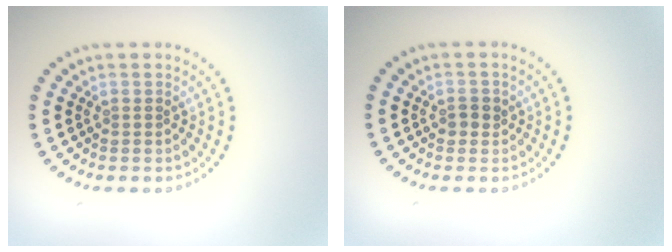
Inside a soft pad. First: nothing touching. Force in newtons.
{"total": 1.3, "press": 1.2, "slide": 0.4}